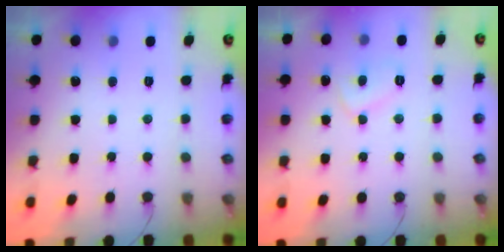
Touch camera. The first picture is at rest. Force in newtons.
{"total": 5.5, "press": 5.5, "slide": 0.3}